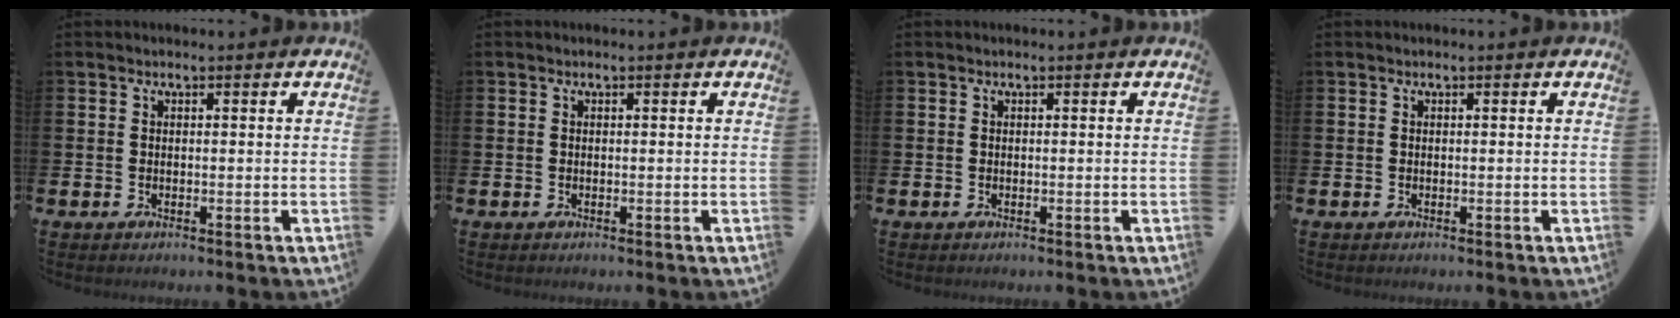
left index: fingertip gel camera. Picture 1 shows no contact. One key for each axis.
{"total": 0.0}
{"total": 0.0}
{"total": 0.0}